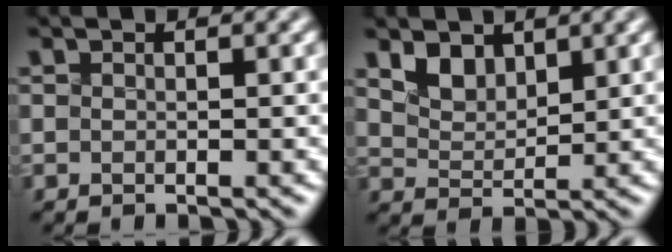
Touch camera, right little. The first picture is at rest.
{"total": 3.2, "force": [2.1, 1.8, 1.5], "torque": [-0.046, -0.011, 0.054]}